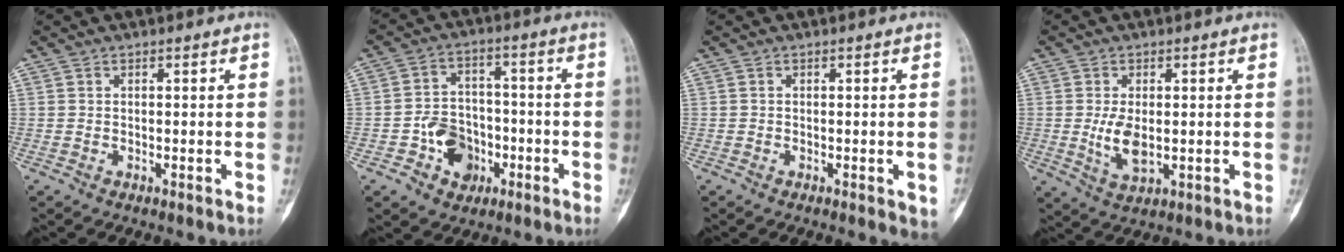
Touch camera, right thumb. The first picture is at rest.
{"total": 9.0, "force": [-3.4, 7.1, 4.3], "torque": [-0.035, 0.034, -0.054]}
{"total": 2.9, "force": [-1.0, 1.0, 2.5], "torque": [-0.020, -0.002, -0.013]}
{"total": 5.5, "force": [-0.1, 2.8, 4.8], "torque": [-0.092, -0.013, 0.007]}